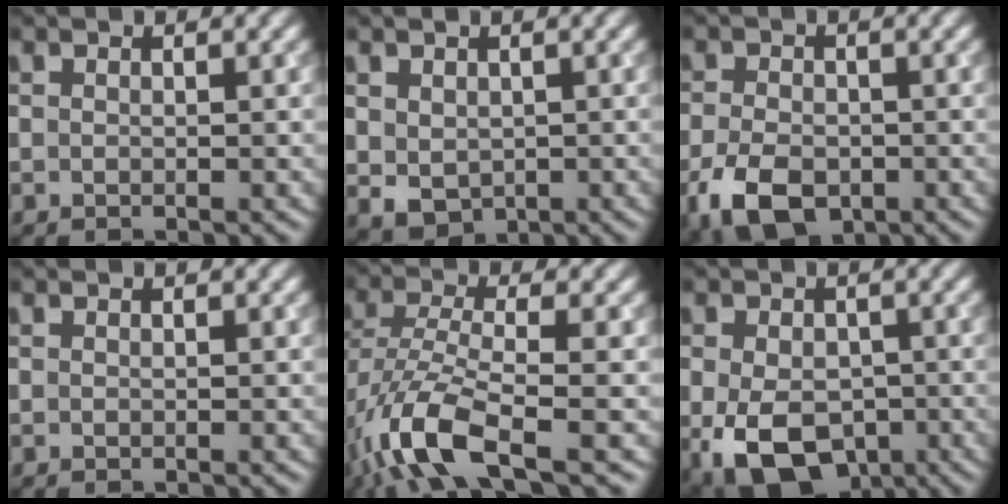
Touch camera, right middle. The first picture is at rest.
{"total": 2.4, "force": [0.4, 2.0, 1.3], "torque": [-0.028, -0.007, 0.012]}
{"total": 6.1, "force": [-2.8, 3.8, 3.9], "torque": [-0.085, -0.010, -0.054]}
{"total": 0.0}
{"total": 7.8, "force": [-4.2, 2.7, 6.0], "torque": [-0.131, -0.001, -0.092]}
{"total": 9.6, "force": [-3.2, 6.4, 6.3], "torque": [-0.119, -0.035, -0.045]}